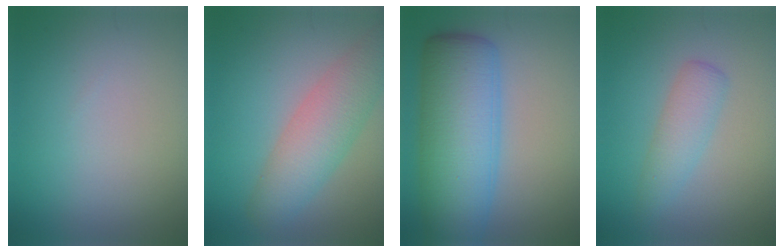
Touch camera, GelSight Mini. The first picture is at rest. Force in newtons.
{"total": 5.8, "press": 5.8, "slide": 0.2}
{"total": 10.5, "press": 10.5, "slide": 0.3}
{"total": 2.8, "press": 2.8, "slide": 0.0}